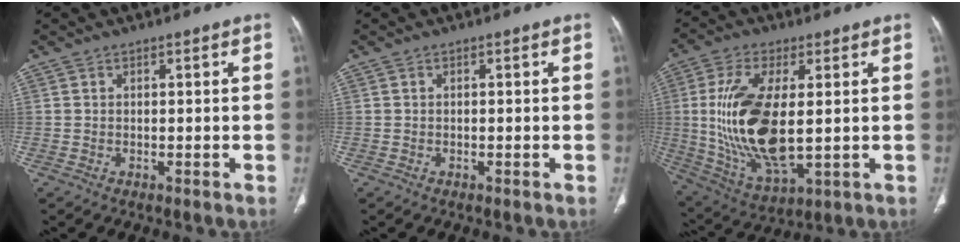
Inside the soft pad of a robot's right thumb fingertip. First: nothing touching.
{"total": 0.0}
{"total": 18.9, "force": [0.9, 8.4, 17.0], "torque": [-0.345, -0.018, 0.029]}